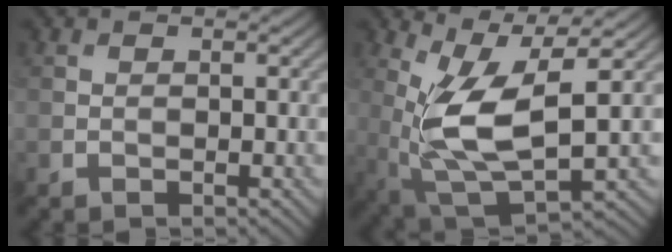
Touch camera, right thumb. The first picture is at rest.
{"total": 11.1, "force": [1.5, 4.2, 10.1], "torque": [-0.226, -0.008, 0.034]}